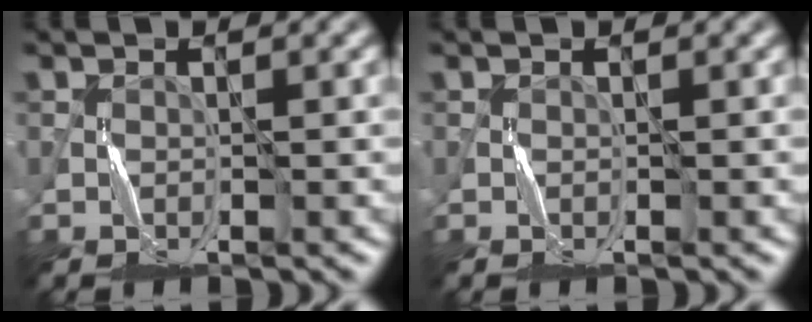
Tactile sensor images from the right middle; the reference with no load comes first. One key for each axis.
{"total": 0.0}